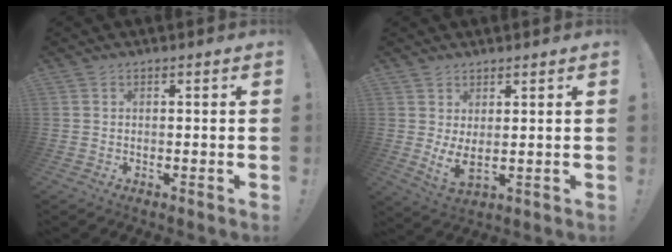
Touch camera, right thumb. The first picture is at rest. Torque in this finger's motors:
{"motor_torque": [0.58, 0.65, 0.36, -0.29, 0.04]}